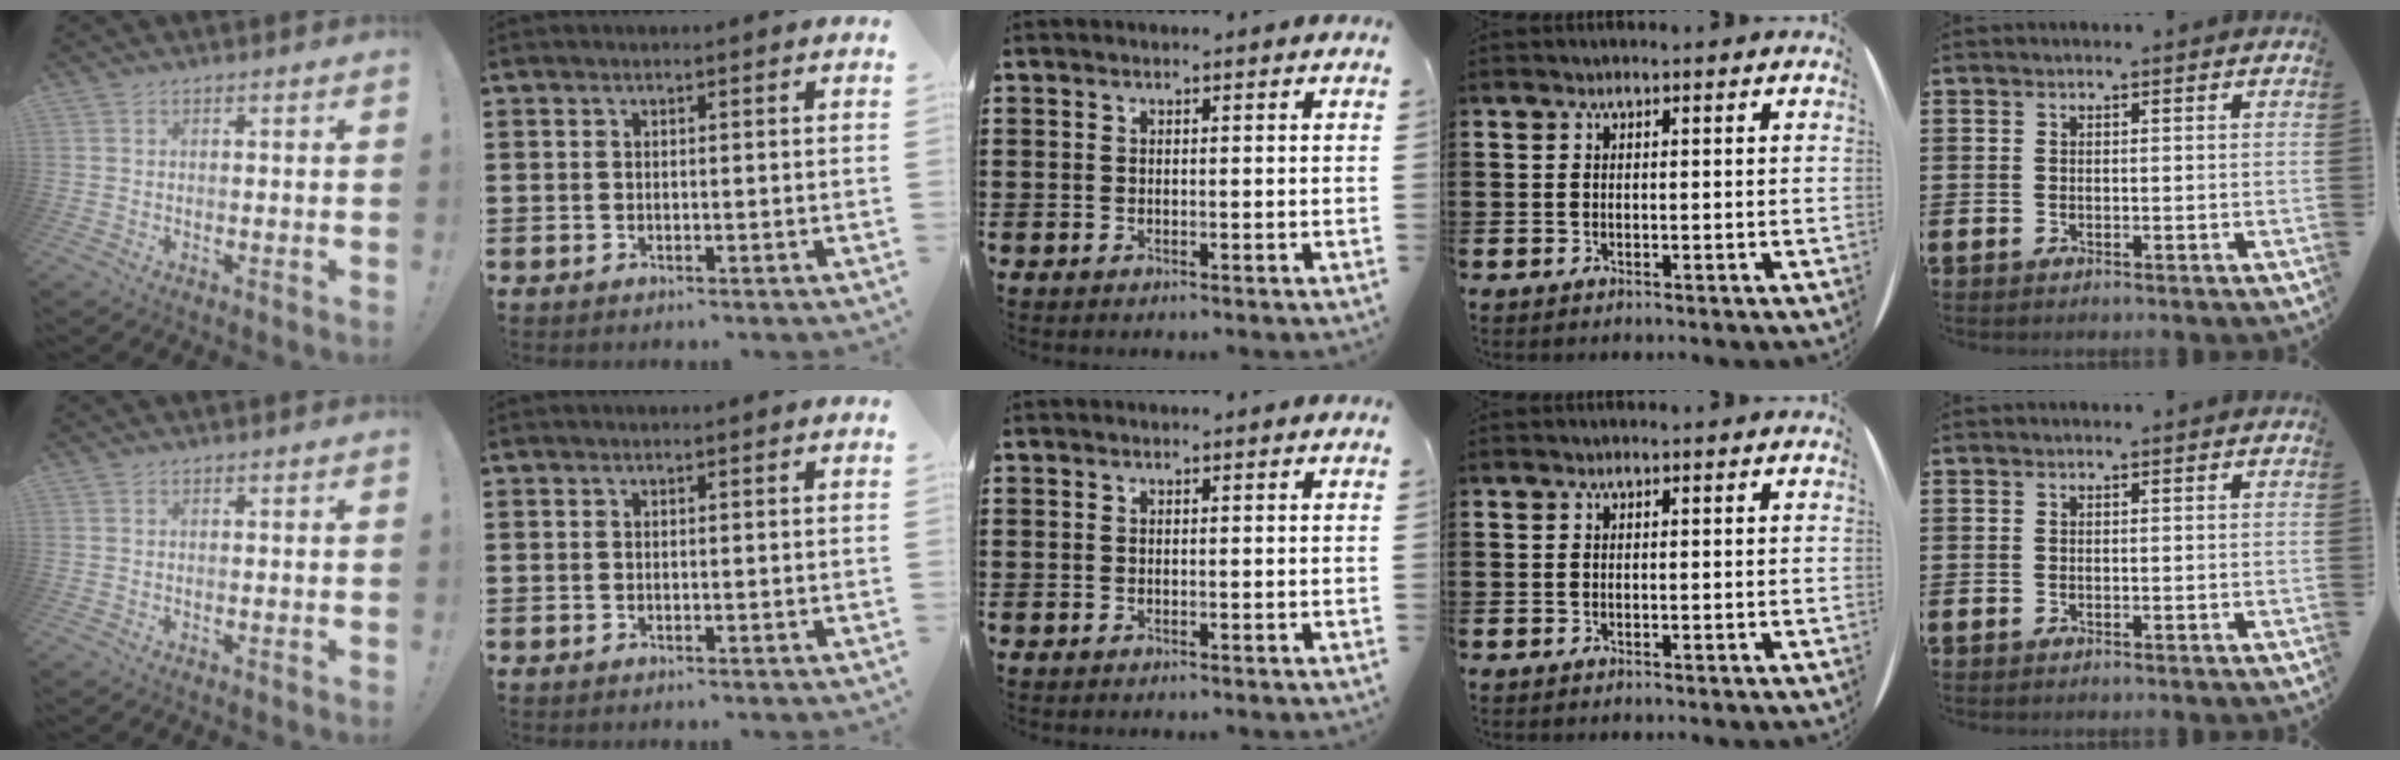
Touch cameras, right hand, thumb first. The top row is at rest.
{}